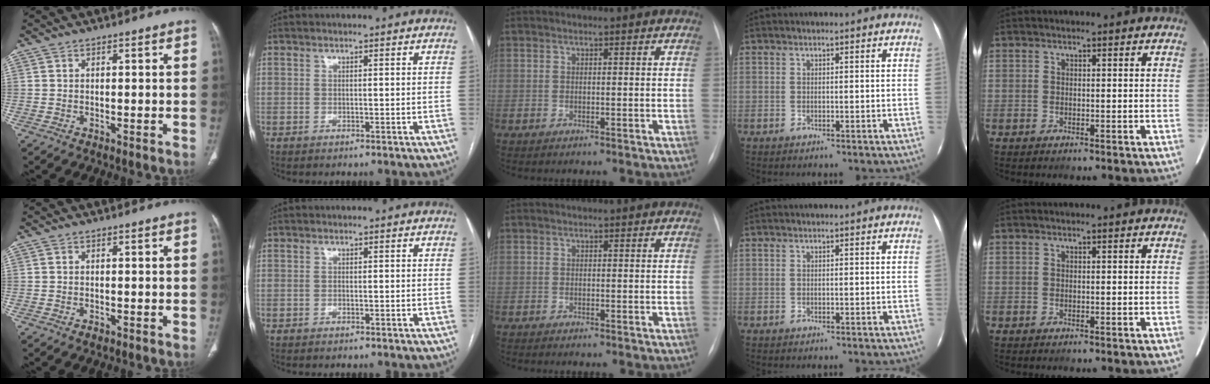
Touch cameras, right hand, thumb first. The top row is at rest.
{"thumb": {"total": 0.6, "force": [-0.3, 0.4, 0.2], "torque": [-0.004, 0.001, -0.005]}}